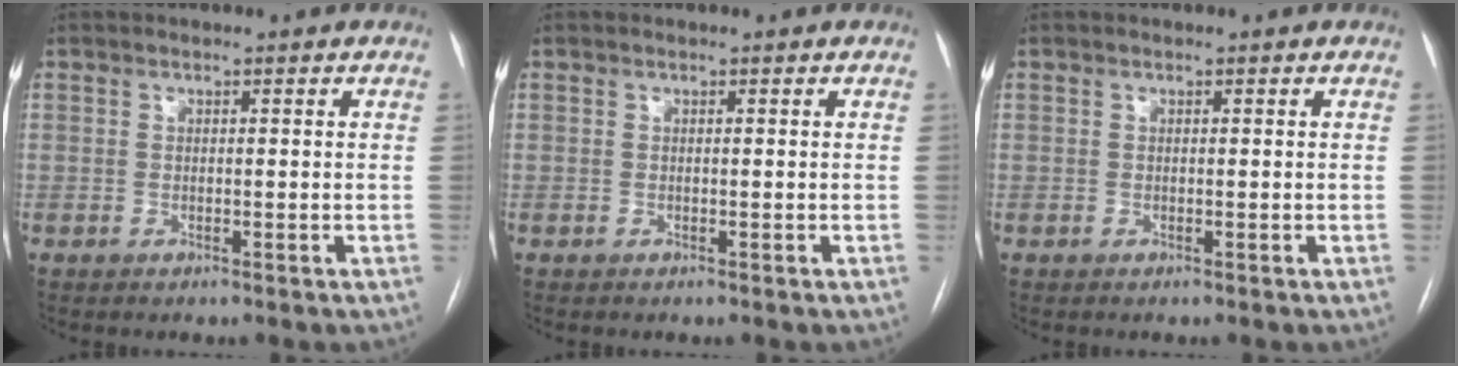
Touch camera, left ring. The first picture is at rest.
{"total": 0.0}
{"total": 0.0}